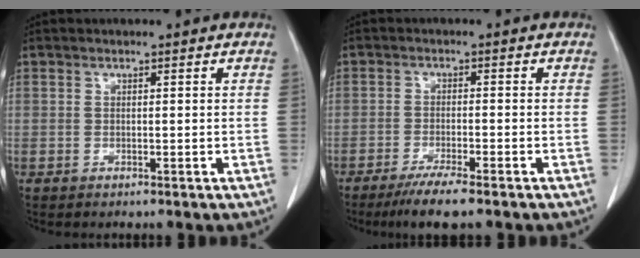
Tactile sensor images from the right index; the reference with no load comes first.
{"total": 5.7, "force": [-4.3, -0.1, 3.7], "torque": [-0.065, -0.014, -0.075]}